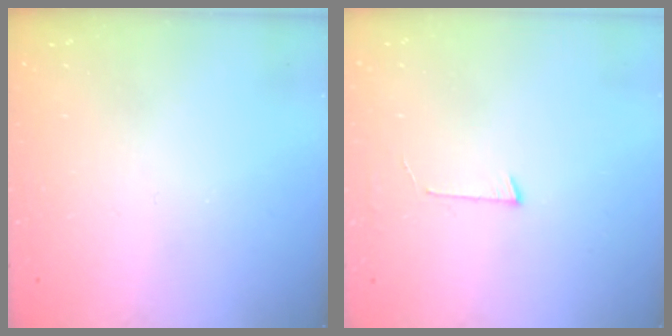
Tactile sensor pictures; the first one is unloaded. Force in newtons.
{"total": 4.2, "press": 4.2, "slide": 0.4}